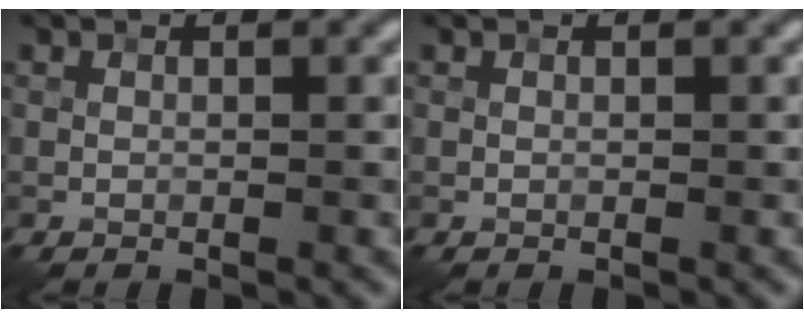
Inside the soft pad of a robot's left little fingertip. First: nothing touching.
{"total": 0.0}